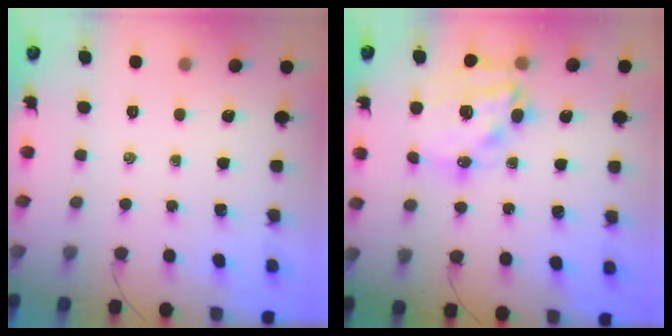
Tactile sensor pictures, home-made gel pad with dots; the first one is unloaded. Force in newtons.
{"total": 17.6, "press": 17.2, "slide": 3.7}